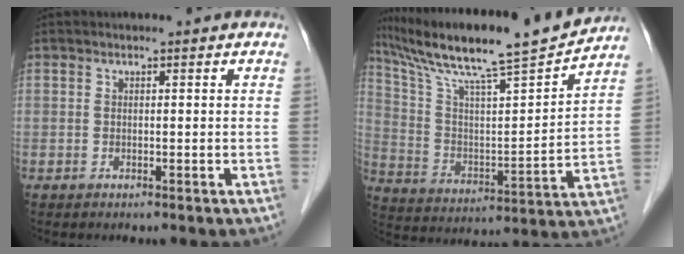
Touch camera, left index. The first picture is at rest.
{"total": 20.8, "force": [18.1, -0.3, 10.2], "torque": [-0.184, -0.004, 0.297]}